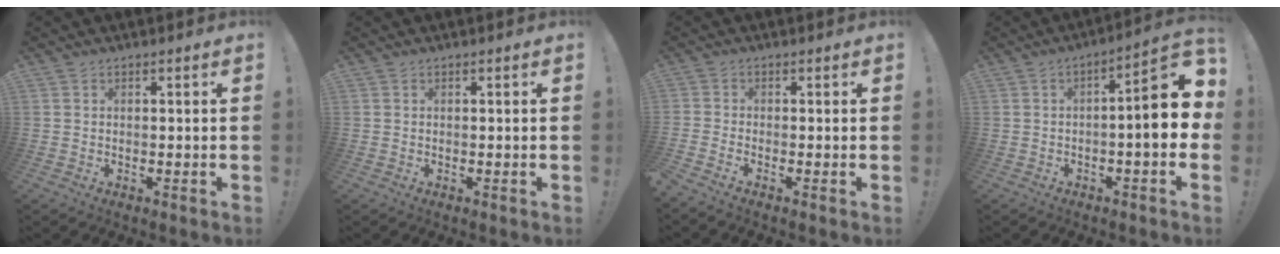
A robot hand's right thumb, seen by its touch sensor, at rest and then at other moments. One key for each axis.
{"total": 0.0}
{"total": 1.5, "fx": -0.7, "fy": -0.6, "fz": 1.2, "tx": -0.021, "ty": -0.011, "tz": -0.012}
{"total": 11.8, "fx": -0.1, "fy": 2.2, "fz": 11.6, "tx": -0.159, "ty": -0.007, "tz": -0.009}